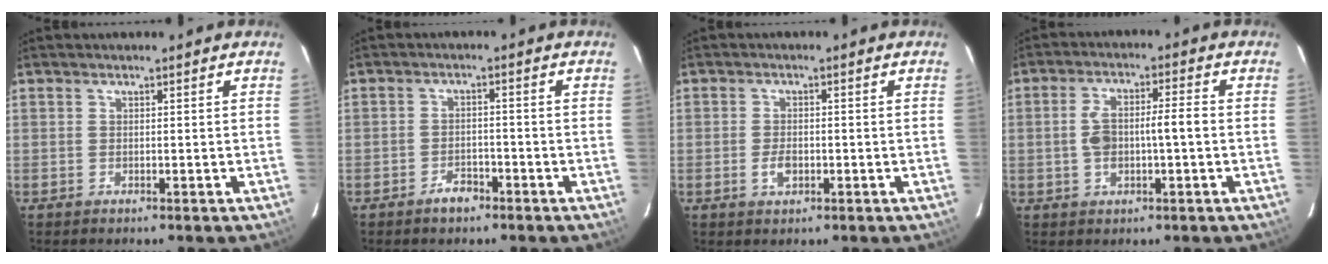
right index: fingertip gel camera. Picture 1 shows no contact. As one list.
[{"total": 3.0, "force": [-2.2, 1.5, 1.4], "torque": [-0.023, 0.005, -0.034]}, {"total": 2.6, "force": [-0.9, 1.3, 2.1], "torque": [-0.042, 0.002, -0.014]}, {"total": 7.2, "force": [-0.6, 2.0, 6.9], "torque": [-0.139, 0.022, -0.008]}]